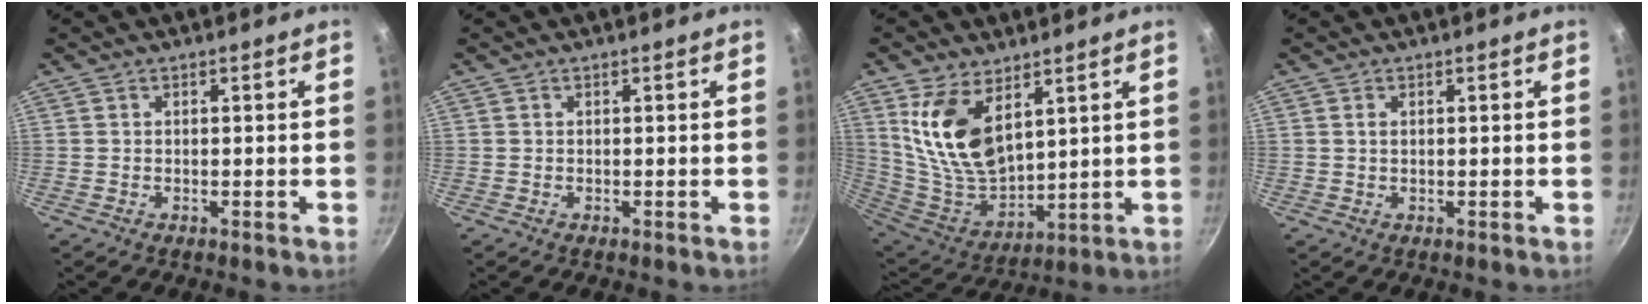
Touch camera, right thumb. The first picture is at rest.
{"total": 0.0}
{"total": 15.7, "force": [6.8, 8.5, 11.3], "torque": [-0.202, -0.062, 0.148]}
{"total": 1.2, "force": [0.5, 0.7, 0.8], "torque": [-0.015, 0.002, 0.009]}